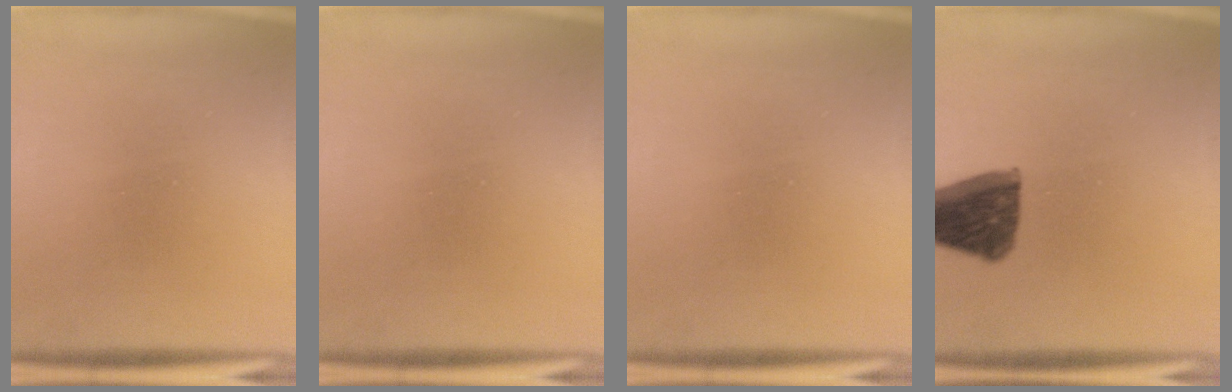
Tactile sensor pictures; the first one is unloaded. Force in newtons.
{"total": 0.0}
{"total": 0.0}
{"total": 12.9}